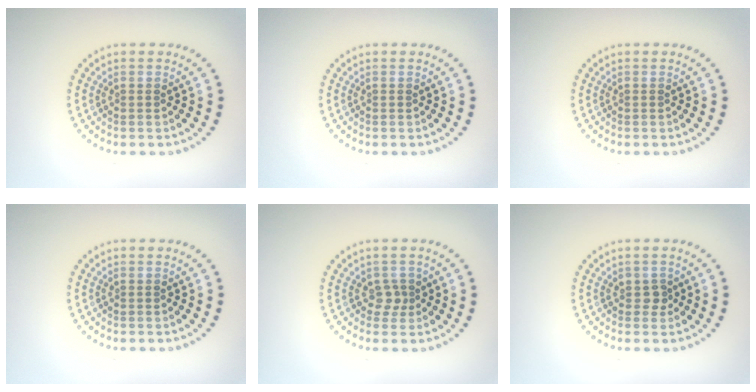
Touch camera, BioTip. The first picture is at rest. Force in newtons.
{"total": 0.0}
{"total": 0.0}
{"total": 0.0}
{"total": 1.4, "press": 1.1, "slide": 0.9}
{"total": 0.9, "press": 0.8, "slide": 0.3}